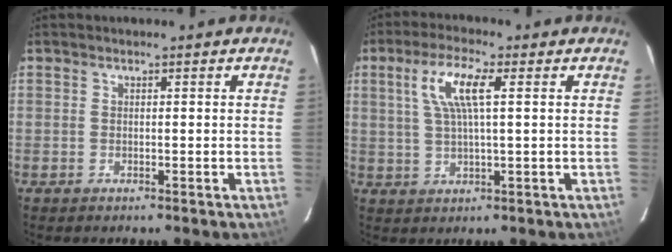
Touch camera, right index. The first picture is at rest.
{"total": 7.7, "force": [2.3, 1.5, 7.2], "torque": [-0.141, 0.009, 0.047]}